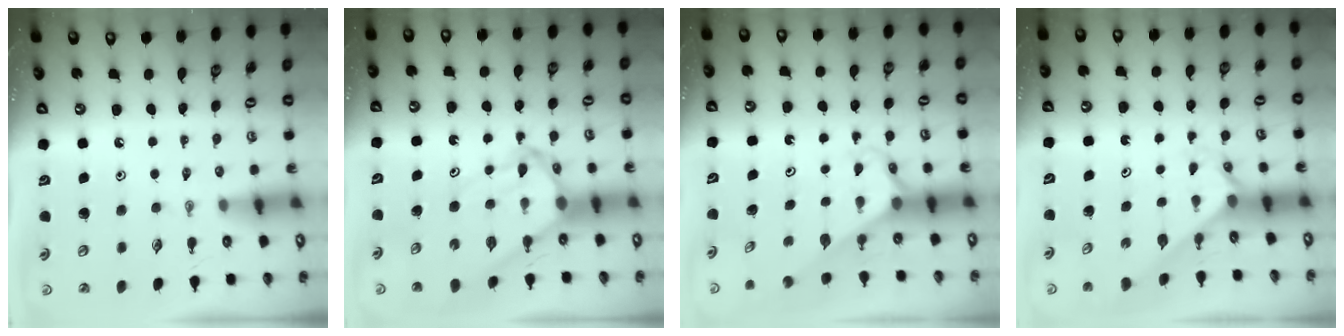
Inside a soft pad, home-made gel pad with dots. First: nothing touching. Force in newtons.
{"total": 7.9, "press": 7.8, "slide": 0.8}
{"total": 2.7, "press": 2.7, "slide": 0.1}
{"total": 2.0, "press": 2.0, "slide": 0.2}